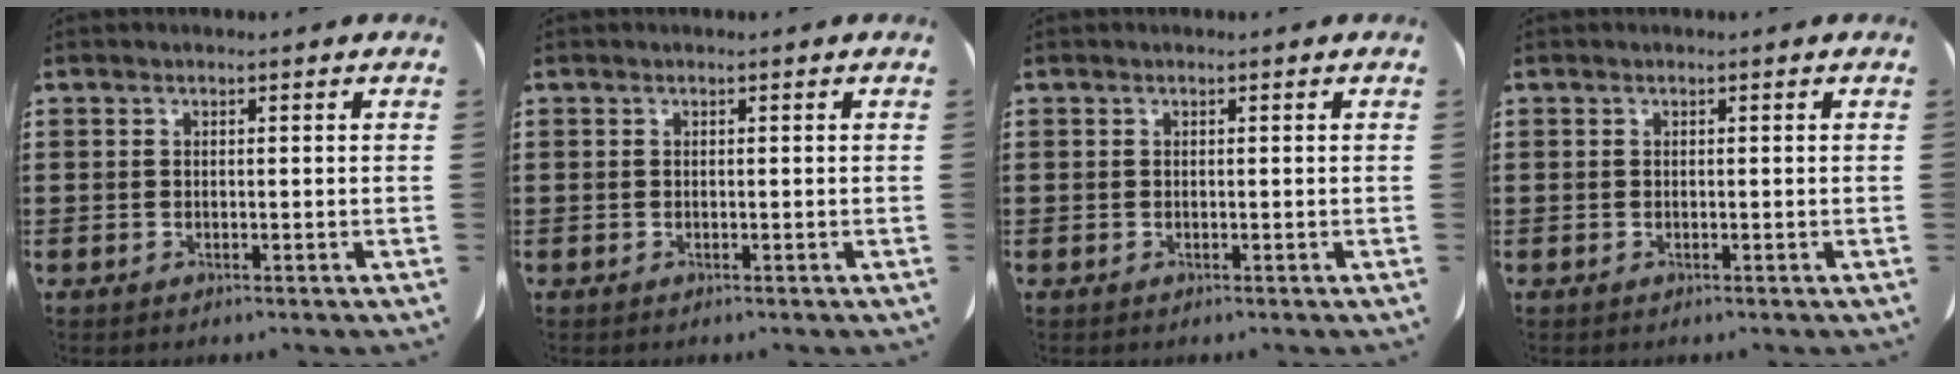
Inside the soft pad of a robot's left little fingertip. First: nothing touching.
{"total": 0.0}
{"total": 0.0}
{"total": 0.0}